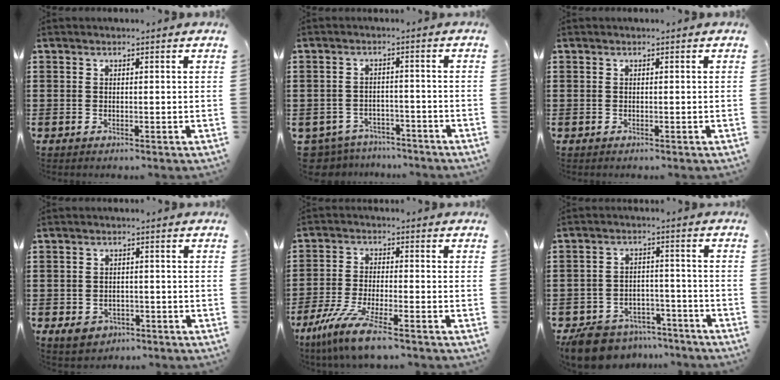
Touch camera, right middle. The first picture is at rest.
{"total": 3.8, "force": [-3.8, 0.6, -0.1], "torque": [-0.023, -0.006, -0.084]}
{"total": 0.0}
{"total": 2.5, "force": [-1.9, 1.4, 0.6], "torque": [-0.019, 0.000, -0.039]}
{"total": 8.2, "force": [-6.5, 0.5, 4.9], "torque": [-0.115, -0.015, -0.127]}
{"total": 7.1, "force": [-6.8, 1.9, 1.2], "torque": [-0.032, 0.016, -0.133]}